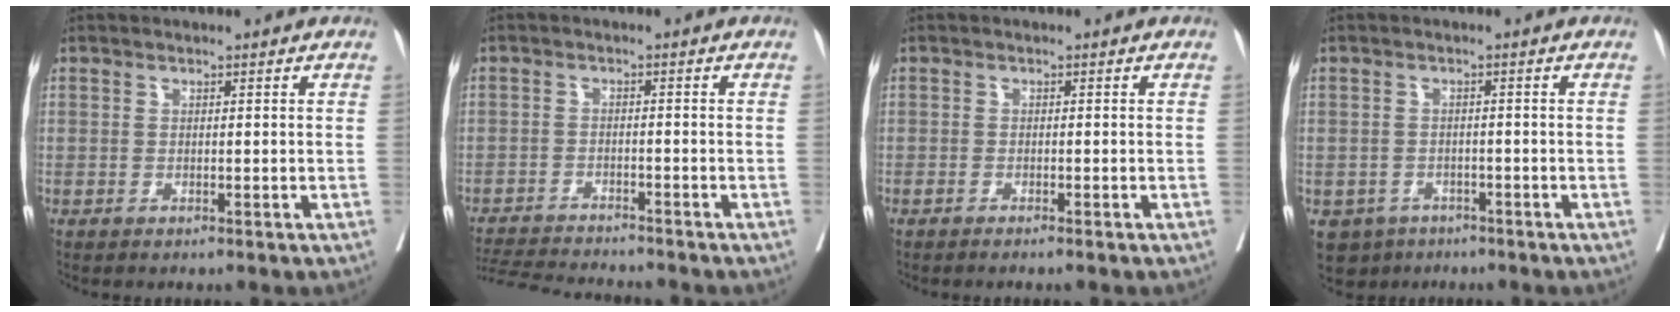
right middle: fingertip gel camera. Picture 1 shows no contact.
{"total": 10.2, "force": [-9.7, 0.4, 3.0], "torque": [-0.047, -0.008, -0.151]}
{"total": 1.8, "force": [-1.5, 0.0, 0.9], "torque": [-0.014, -0.002, -0.019]}
{"total": 4.8, "force": [-3.1, 3.6, 0.6], "torque": [-0.006, 0.004, -0.044]}